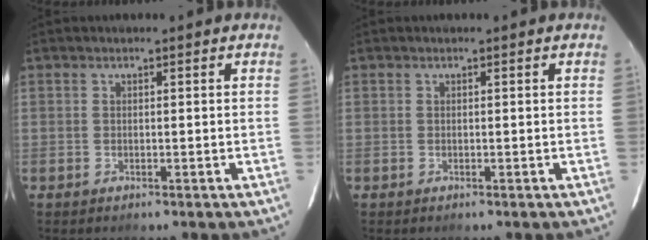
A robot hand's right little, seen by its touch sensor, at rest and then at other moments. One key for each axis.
{"total": 0.0}